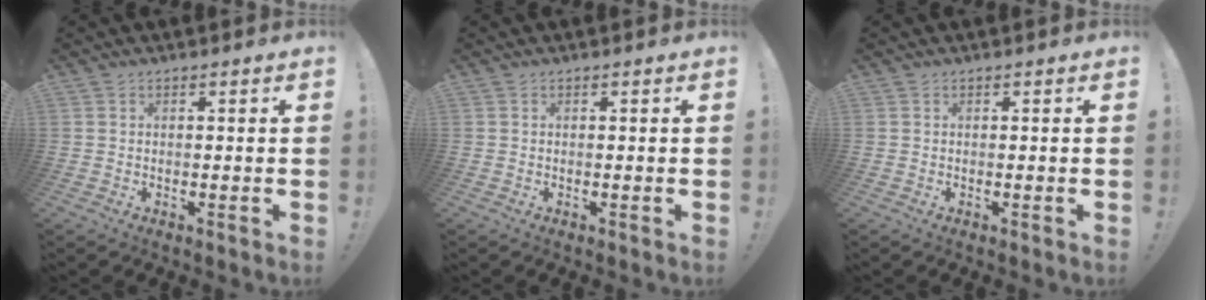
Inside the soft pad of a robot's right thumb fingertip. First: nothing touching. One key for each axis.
{"total": 0.0}
{"total": 0.0}